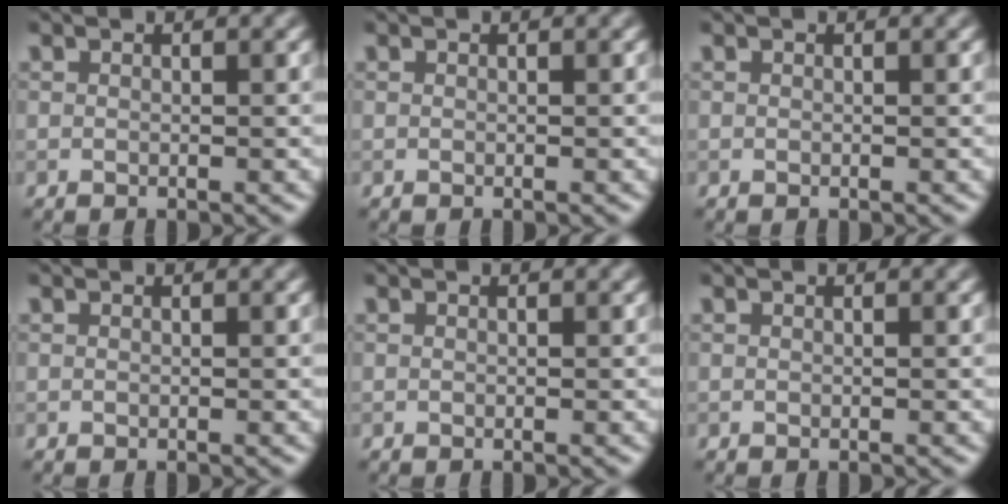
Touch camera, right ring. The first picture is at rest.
{"total": 0.0}
{"total": 0.0}
{"total": 0.0}
{"total": 0.0}
{"total": 0.0}